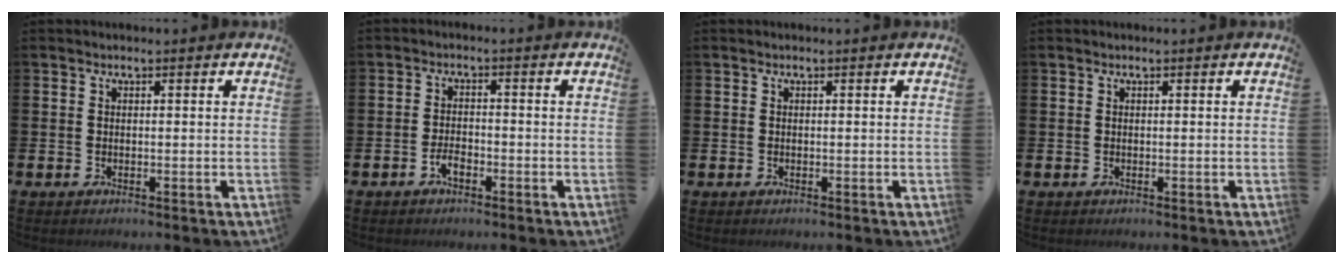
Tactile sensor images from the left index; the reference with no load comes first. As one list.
[{"total": 2.1, "force": [-1.2, 1.0, 1.5], "torque": [-0.035, 0.007, -0.021]}, {"total": 0.0}, {"total": 0.0}]